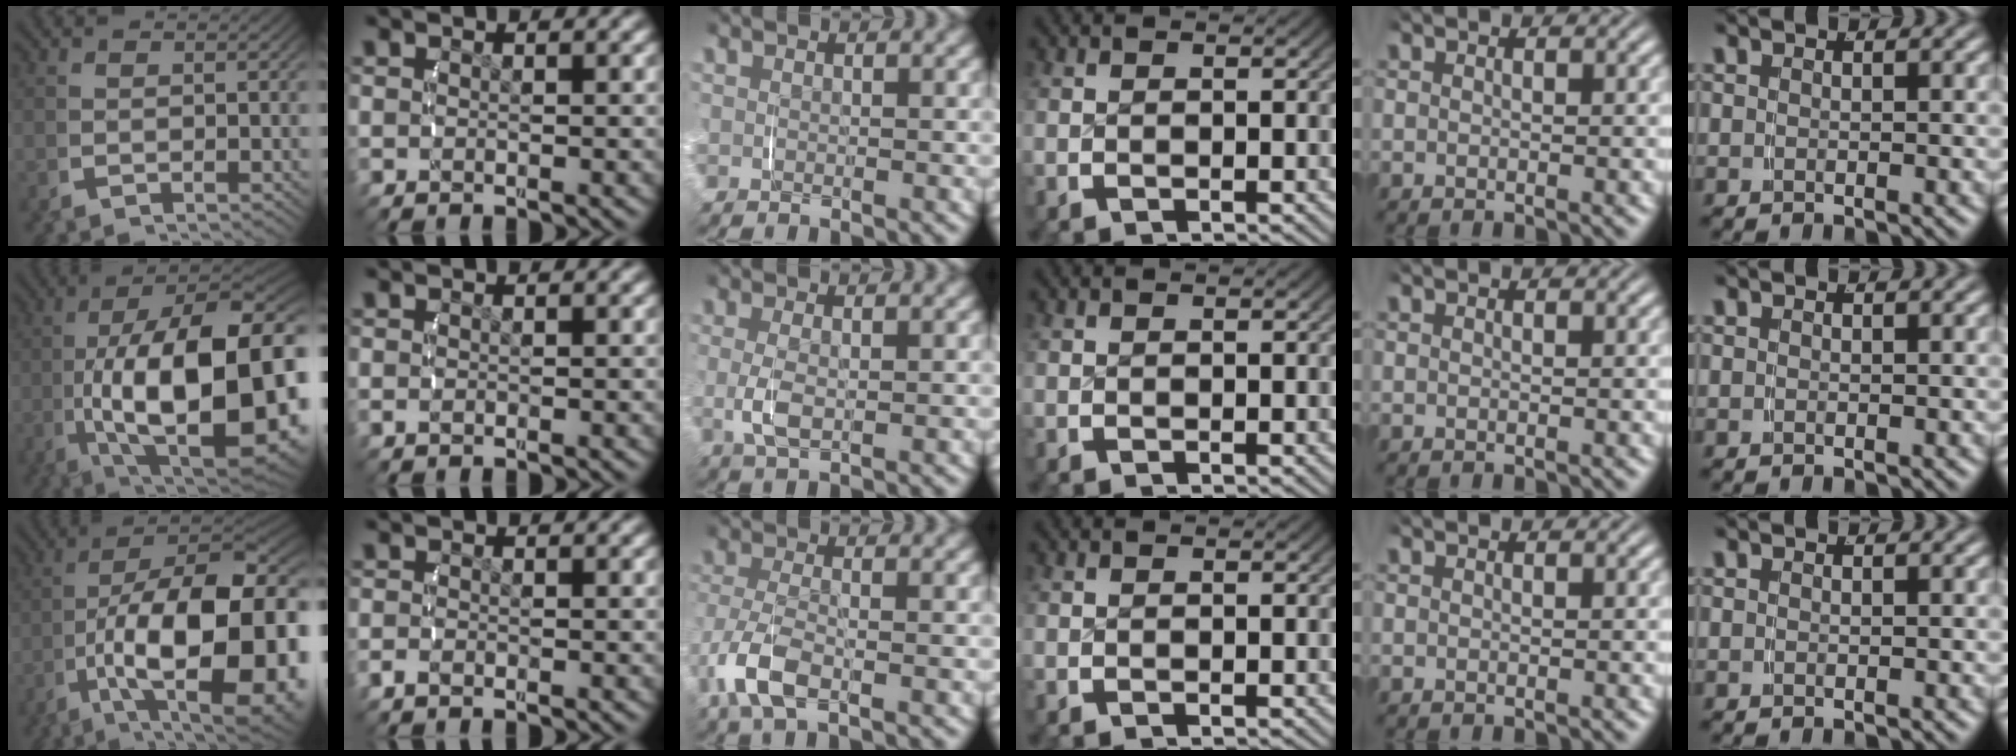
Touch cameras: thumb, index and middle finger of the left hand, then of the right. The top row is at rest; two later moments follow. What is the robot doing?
{"motion": "lift_and_place", "object": "glasses case"}